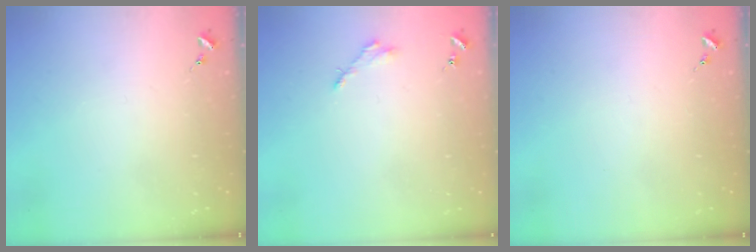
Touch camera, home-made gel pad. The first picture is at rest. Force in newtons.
{"total": 2.8, "press": 2.8, "slide": 0.3}
{"total": 0.0}